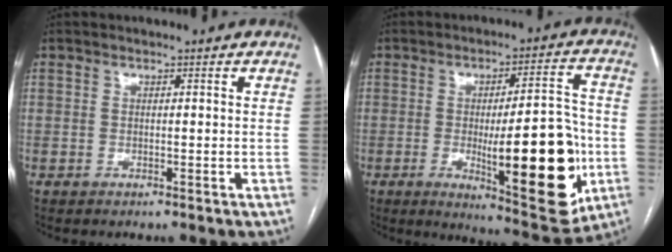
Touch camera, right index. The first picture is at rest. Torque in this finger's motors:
{"motor_torque": [1.88, 0.15, 0.87, 0.18]}